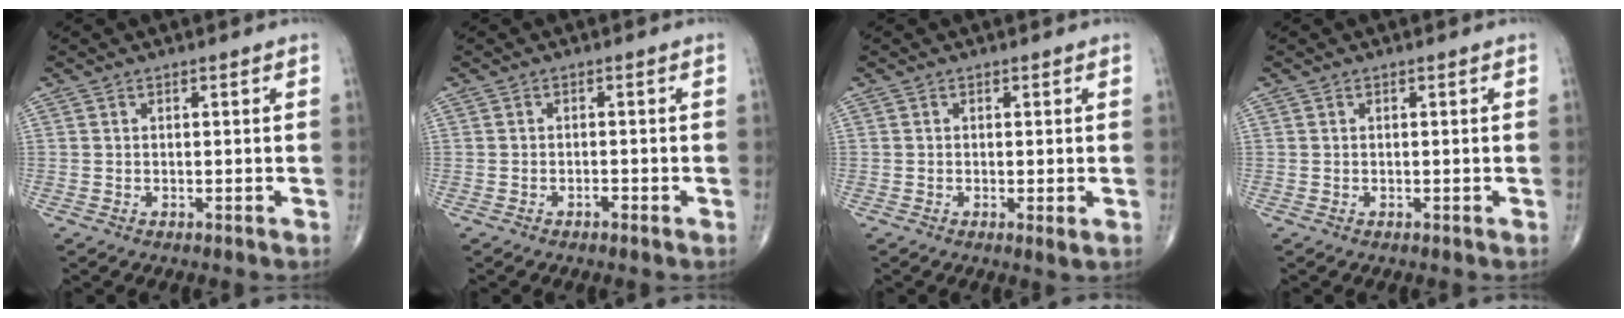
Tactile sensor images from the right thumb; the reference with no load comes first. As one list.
[{"total": 1.0, "force": [-0.6, 0.4, 0.6], "torque": [-0.010, 0.004, -0.012]}, {"total": 1.4, "force": [-0.3, 0.3, 1.4], "torque": [-0.028, -0.008, -0.007]}, {"total": 0.0}]